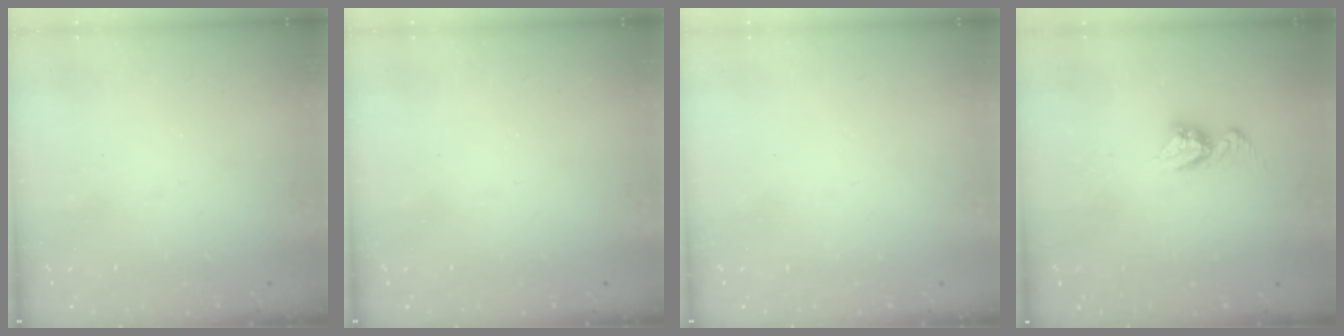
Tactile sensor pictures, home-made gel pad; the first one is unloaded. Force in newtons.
{"total": 0.0}
{"total": 0.0}
{"total": 6.7, "press": 6.7, "slide": 0.6}